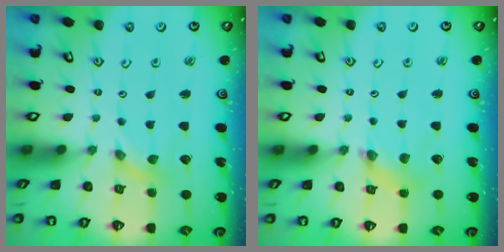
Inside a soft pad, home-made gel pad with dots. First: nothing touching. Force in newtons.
{"total": 2.1, "press": 2.1, "slide": 0.3}